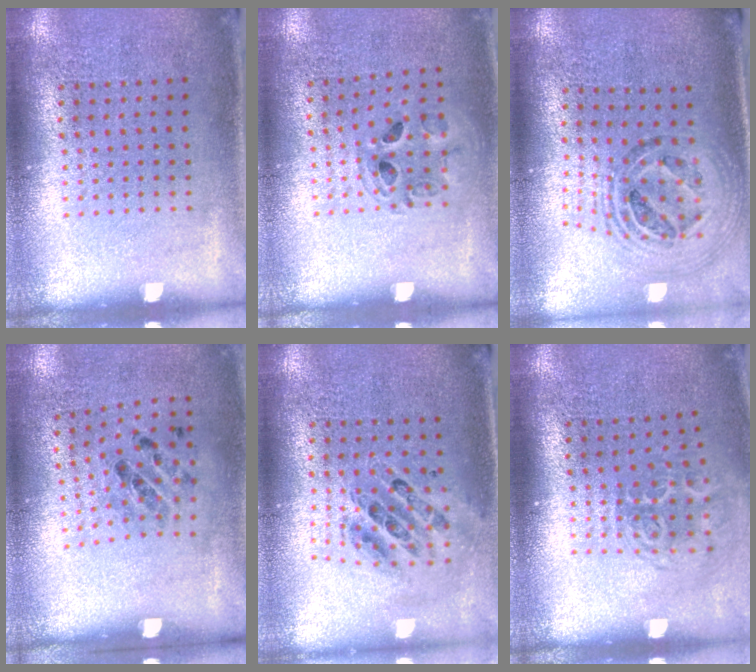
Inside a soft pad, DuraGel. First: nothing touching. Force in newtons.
{"total": 1.0, "press": 1.0, "slide": 0.1}
{"total": 1.6, "press": 1.4, "slide": 0.8}
{"total": 1.3, "press": 0.8, "slide": 1.1}
{"total": 0.8, "press": 0.7, "slide": 0.1}
{"total": 1.7, "press": 1.1, "slide": 1.2}